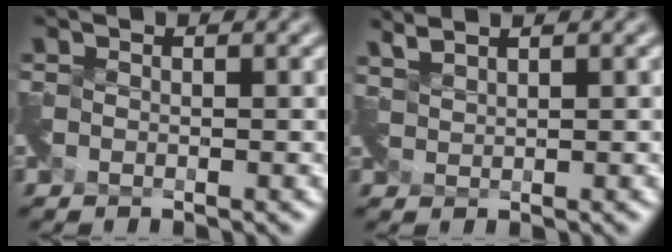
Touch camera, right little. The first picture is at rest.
{"total": 2.1, "force": [2.1, -0.3, -0.2], "torque": [-0.012, 0.008, 0.054]}